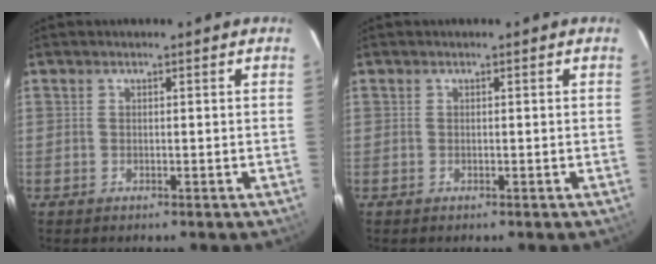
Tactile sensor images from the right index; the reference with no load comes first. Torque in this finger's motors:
{"motor_torque": [0.00, 0.00, 0.03, 0.00]}